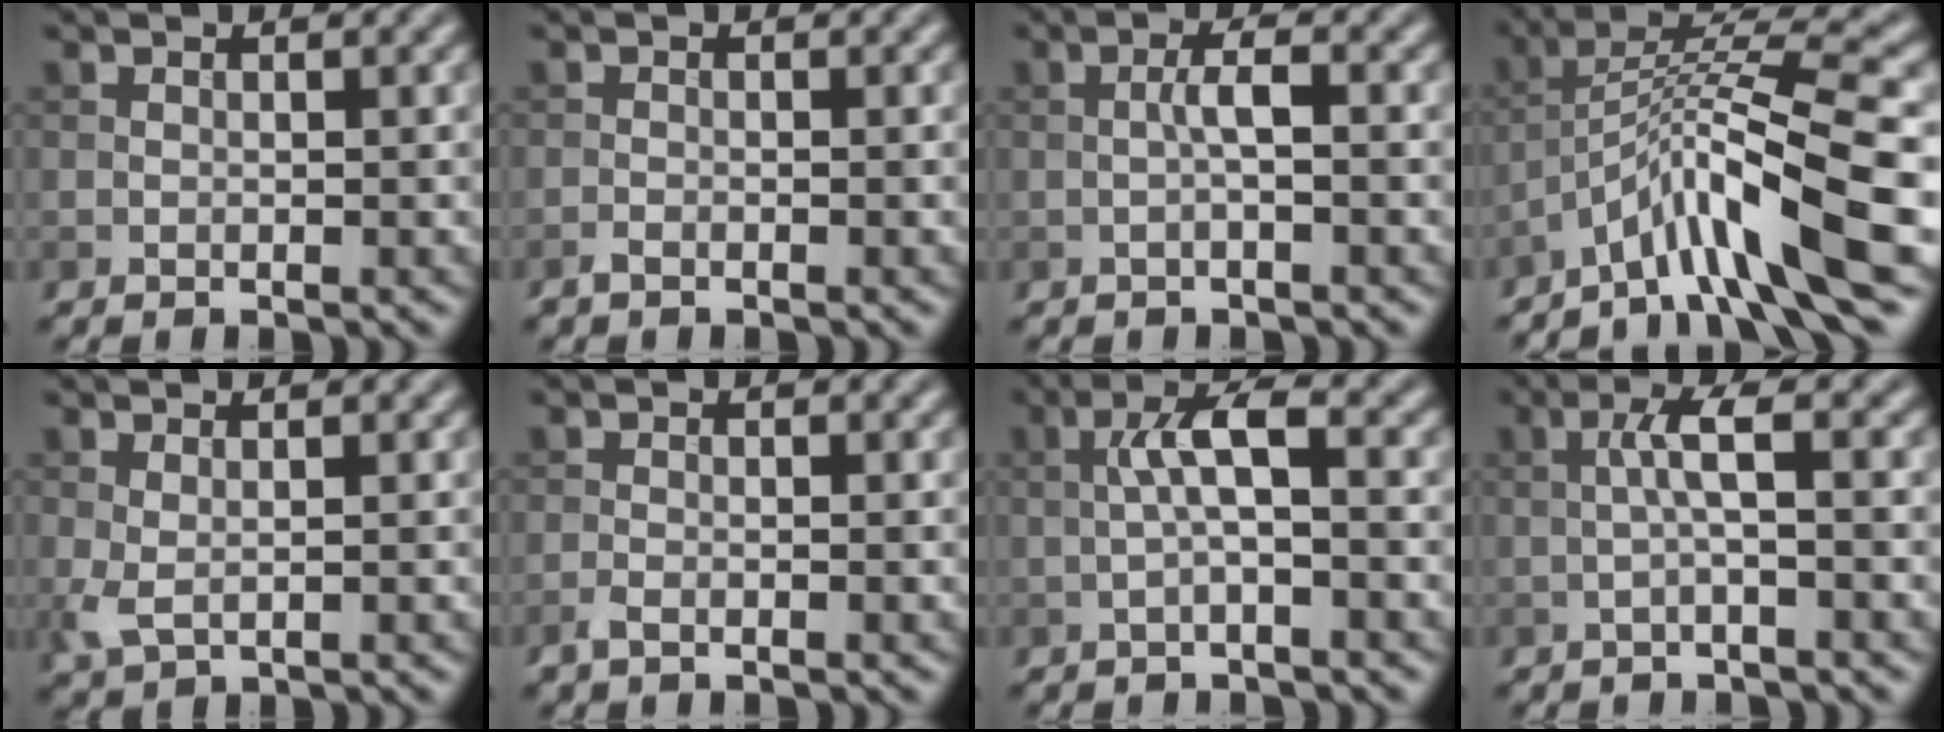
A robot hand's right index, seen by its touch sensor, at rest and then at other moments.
{"total": 0.7, "force": [-0.6, 0.2, 0.3], "torque": [-0.008, -0.001, -0.013]}
{"total": 1.8, "force": [-0.3, 0.2, 1.7], "torque": [-0.034, 0.006, -0.008]}
{"total": 10.0, "force": [-5.3, 1.3, 8.4], "torque": [-0.131, 0.018, -0.093]}
{"total": 1.9, "force": [0.4, 1.0, 1.5], "torque": [-0.040, -0.003, 0.008]}
{"total": 1.0, "force": [-0.7, 0.3, 0.6], "torque": [-0.018, -0.001, -0.015]}
{"total": 3.4, "force": [-0.2, 0.7, 3.4], "torque": [-0.064, 0.016, -0.010]}
{"total": 2.6, "force": [-0.1, 0.2, 2.6], "torque": [-0.050, 0.009, -0.007]}